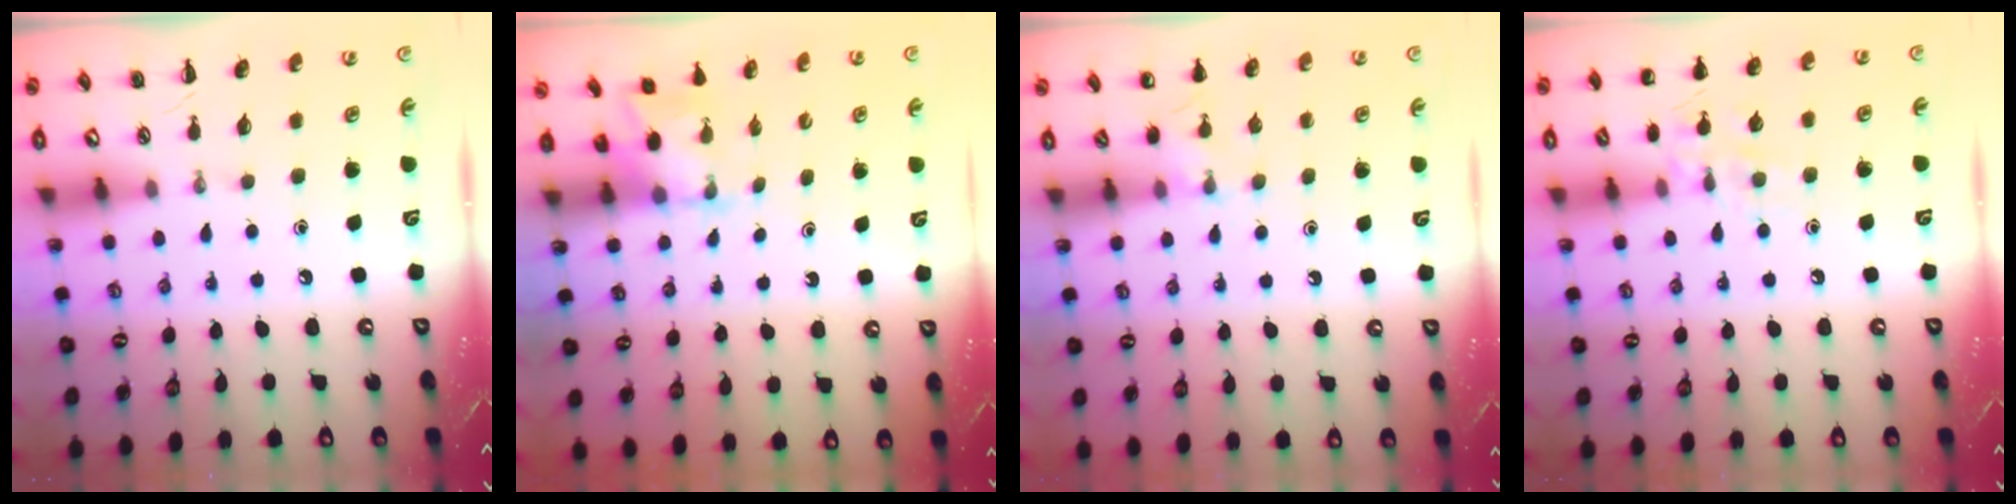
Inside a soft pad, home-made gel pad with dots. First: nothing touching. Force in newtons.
{"total": 1.7, "press": 1.6, "slide": 0.6}
{"total": 5.5, "press": 5.2, "slide": 1.9}
{"total": 9.2, "press": 9.1, "slide": 1.7}